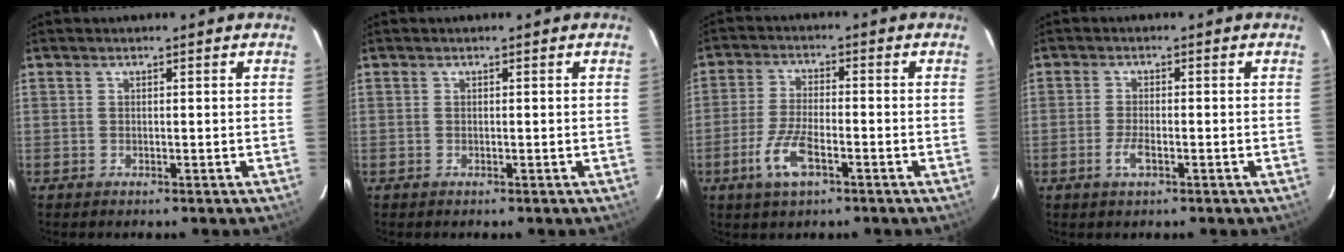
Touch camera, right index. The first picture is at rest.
{"total": 0.0}
{"total": 7.9, "force": [-3.8, 2.6, 6.4], "torque": [-0.142, -0.006, -0.073]}
{"total": 3.2, "force": [-1.5, 1.0, 2.6], "torque": [-0.060, -0.003, -0.030]}